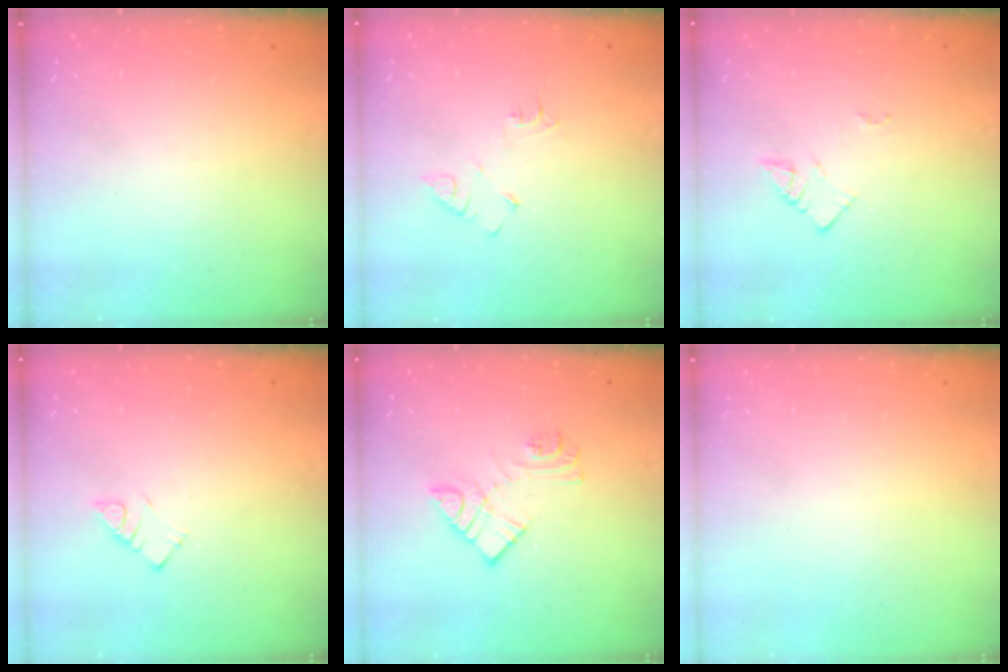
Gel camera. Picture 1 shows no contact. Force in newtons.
{"total": 6.1, "press": 6.1, "slide": 0.7}
{"total": 2.3, "press": 2.3, "slide": 0.3}
{"total": 3.3, "press": 3.3, "slide": 0.5}
{"total": 11.2, "press": 11.2, "slide": 0.6}
{"total": 1.7, "press": 1.7, "slide": 0.1}